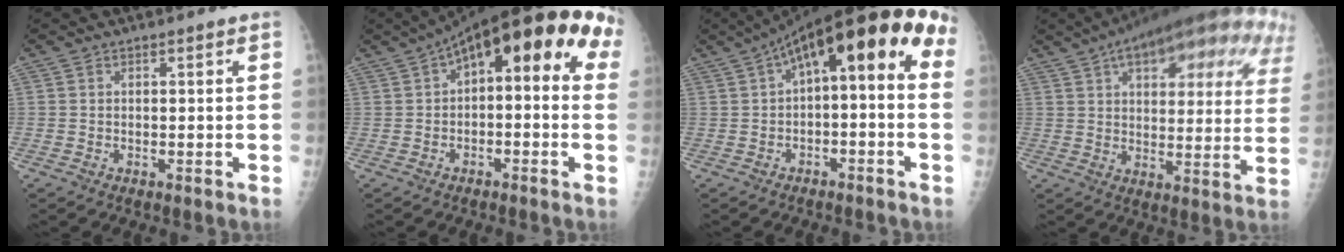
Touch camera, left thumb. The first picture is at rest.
{"total": 17.3, "force": [4.0, 7.3, 15.1], "torque": [-0.179, 0.049, 0.040]}
{"total": 16.1, "force": [2.1, 6.2, 14.6], "torque": [-0.190, 0.064, 0.021]}
{"total": 28.3, "force": [13.6, 10.9, 22.4], "torque": [-0.302, 0.008, 0.187]}